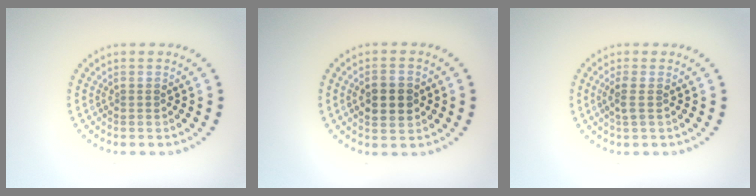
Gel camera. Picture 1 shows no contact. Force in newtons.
{"total": 3.7, "press": 3.7, "slide": 0.2}
{"total": 1.3, "press": 1.1, "slide": 0.7}